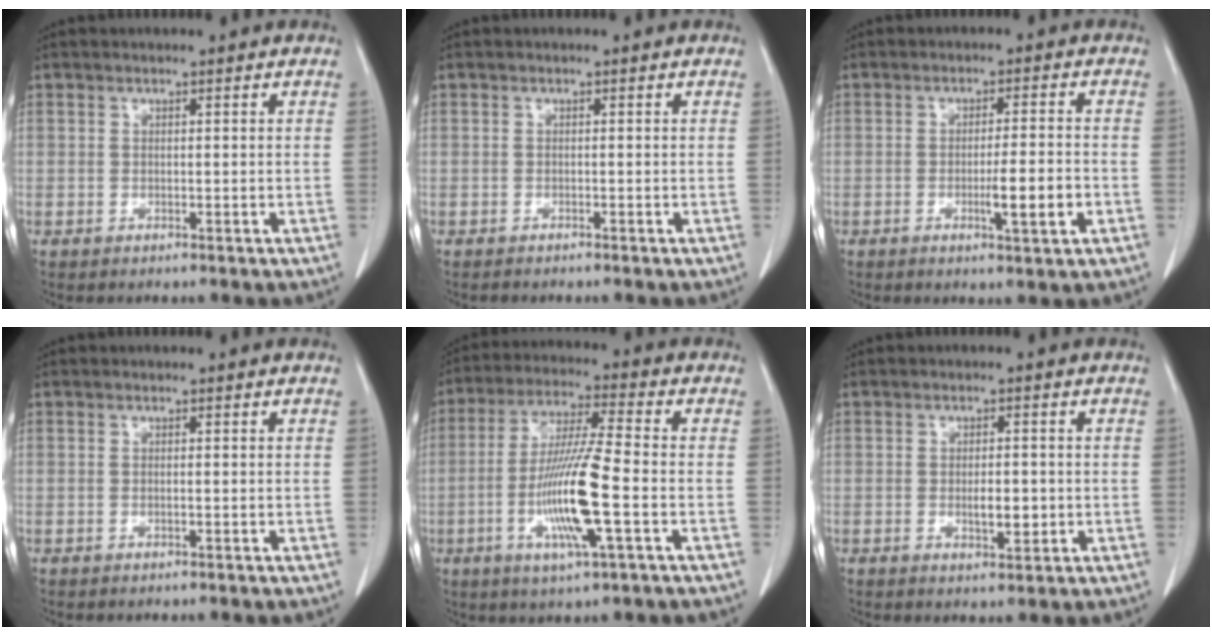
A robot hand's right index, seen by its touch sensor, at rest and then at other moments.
{"total": 1.2, "force": [-1.1, 0.1, 0.5], "torque": [-0.014, -0.003, -0.013]}
{"total": 5.7, "force": [-1.8, 0.1, 5.4], "torque": [-0.084, -0.006, -0.025]}
{"total": 0.0}
{"total": 13.0, "force": [-3.4, 0.3, 12.5], "torque": [-0.249, -0.012, -0.067]}
{"total": 3.5, "force": [-0.5, 1.3, 3.2], "torque": [-0.053, -0.001, -0.003]}